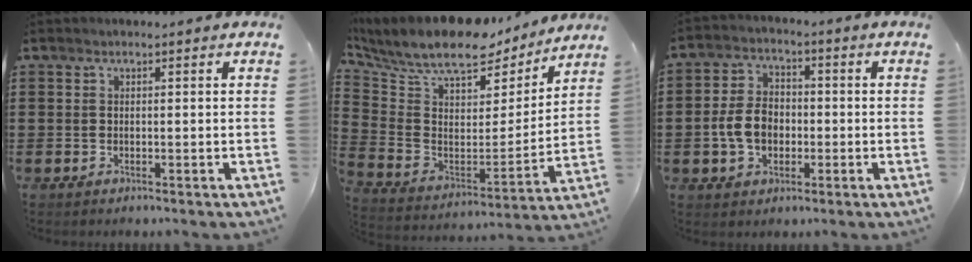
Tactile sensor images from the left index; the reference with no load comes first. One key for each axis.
{"total": 11.6, "fx": 9.7, "fy": 3.5, "fz": 5.3, "tx": -0.140, "ty": -0.059, "tz": 0.170}
{"total": 6.5, "fx": -1.3, "fy": 4.6, "fz": 4.5, "tx": -0.113, "ty": 0.004, "tz": -0.032}